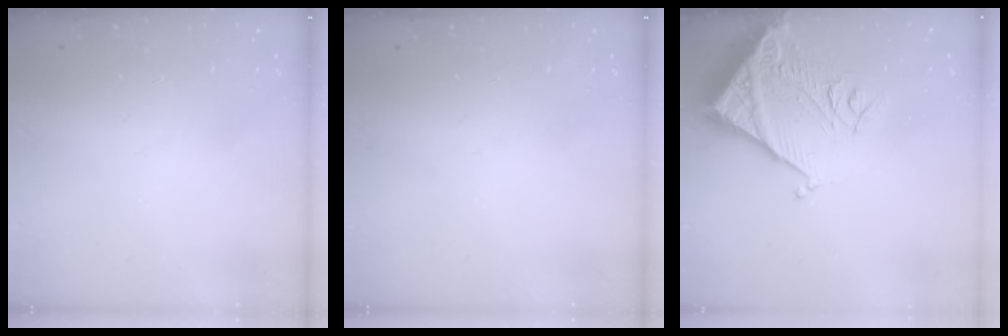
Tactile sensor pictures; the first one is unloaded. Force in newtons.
{"total": 0.0}
{"total": 9.6, "press": 9.5, "slide": 1.1}